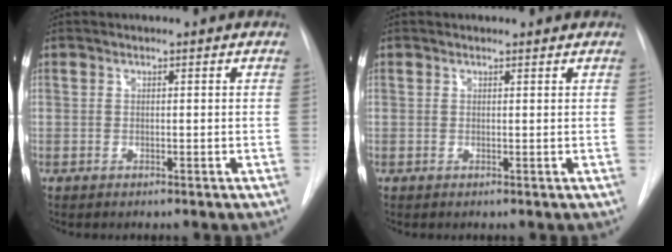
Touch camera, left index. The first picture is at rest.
{"total": 1.3, "force": [1.3, 0.2, -0.1], "torque": [-0.010, 0.005, 0.016]}